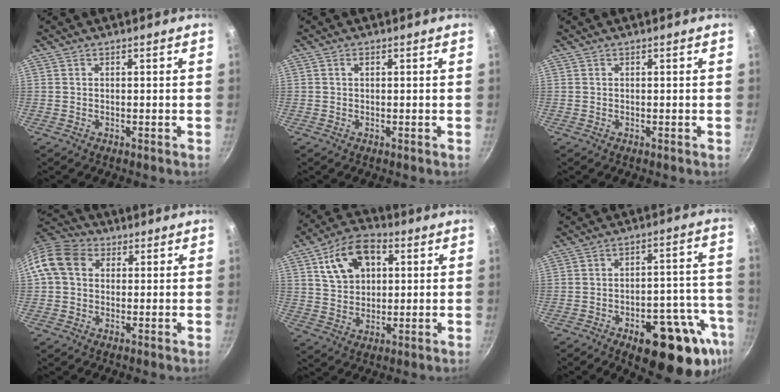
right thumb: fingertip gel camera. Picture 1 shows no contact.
{"total": 0.7, "force": [0.2, 0.5, 0.5], "torque": [-0.009, 0.004, 0.003]}
{"total": 0.0}
{"total": 9.4, "force": [1.8, 7.5, 5.4], "torque": [-0.078, 0.019, 0.012]}
{"total": 13.0, "force": [4.4, 8.6, 8.7], "torque": [-0.124, 0.004, 0.070]}
{"total": 20.1, "force": [-10.0, 8.7, 15.1], "torque": [-0.132, 0.042, -0.128]}